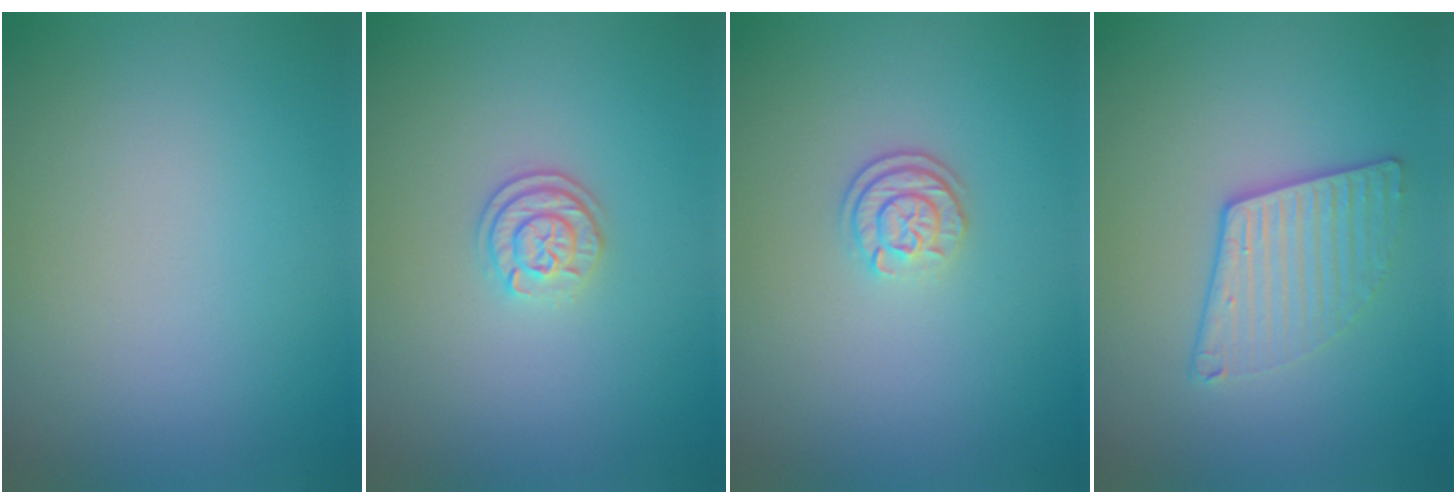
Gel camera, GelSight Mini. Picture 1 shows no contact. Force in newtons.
{"total": 2.3, "press": 1.9, "slide": 1.2}
{"total": 2.2, "press": 1.8, "slide": 1.3}
{"total": 3.2, "press": 2.9, "slide": 1.5}